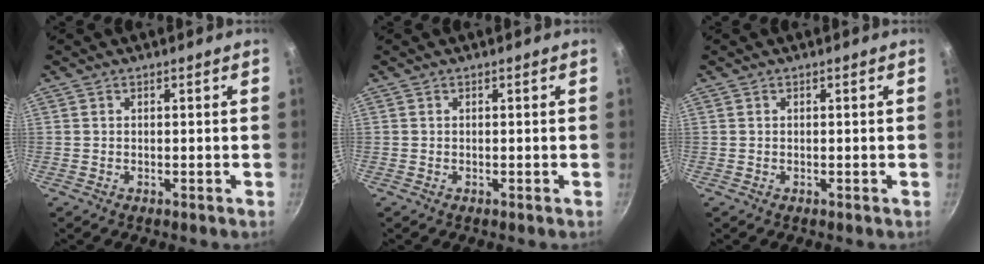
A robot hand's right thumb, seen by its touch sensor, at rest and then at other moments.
{"total": 0.0}
{"total": 0.0}